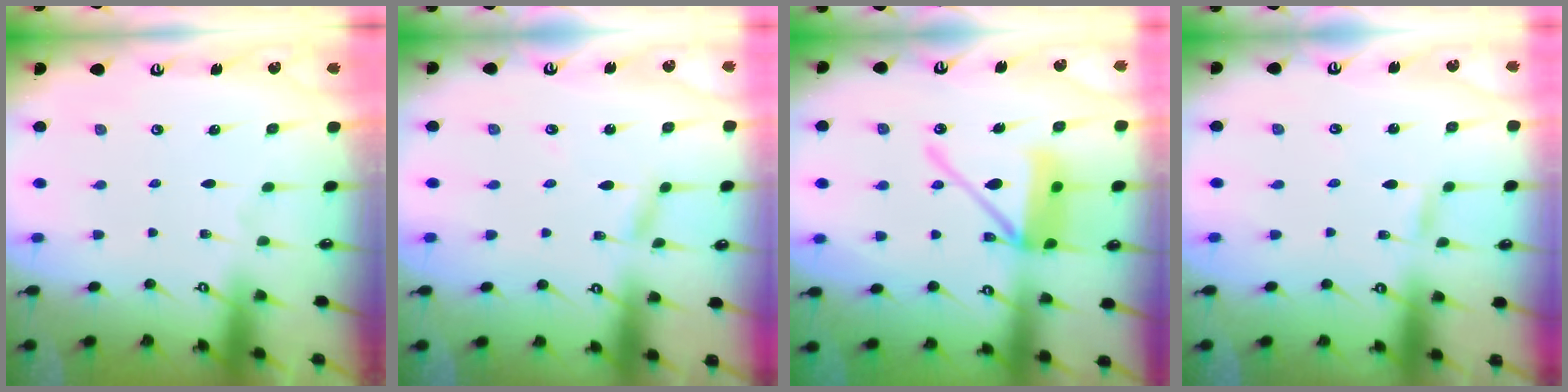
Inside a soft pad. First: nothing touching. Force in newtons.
{"total": 2.3, "press": 2.3, "slide": 0.1}
{"total": 14.6, "press": 14.4, "slide": 2.5}
{"total": 1.9, "press": 1.9, "slide": 0.1}